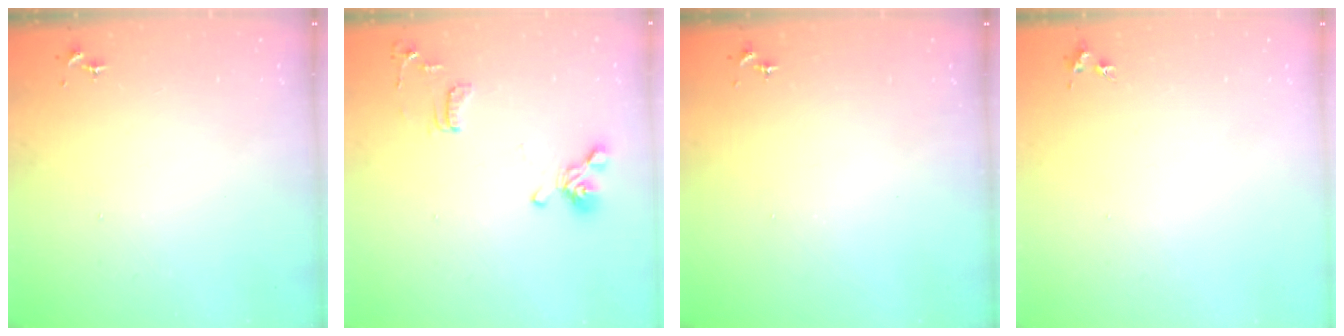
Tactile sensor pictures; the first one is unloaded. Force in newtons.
{"total": 12.3, "press": 12.2, "slide": 1.8}
{"total": 0.0}
{"total": 4.3, "press": 4.3, "slide": 0.6}